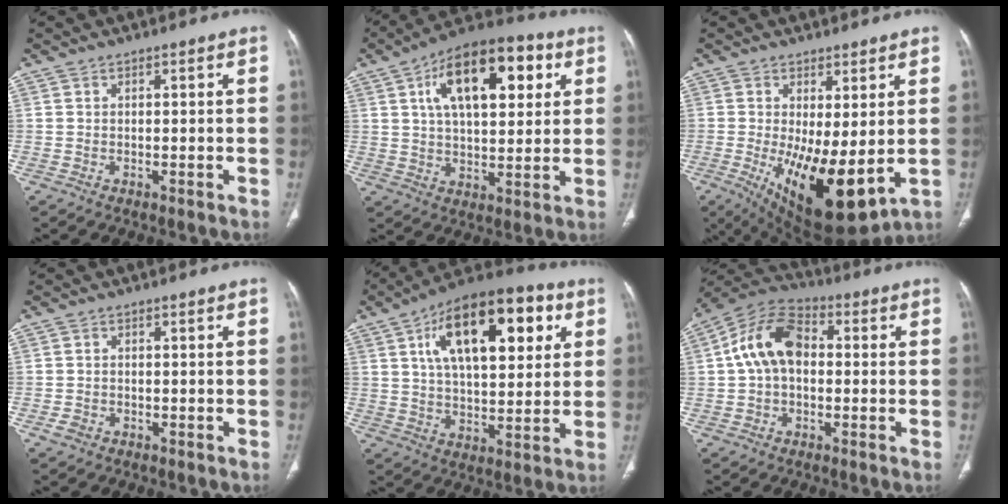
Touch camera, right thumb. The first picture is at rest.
{"total": 19.6, "force": [6.7, 9.7, 15.6], "torque": [-0.213, 0.002, 0.102]}
{"total": 15.7, "force": [-1.9, 6.0, 14.4], "torque": [-0.239, -0.034, -0.007]}
{"total": 1.7, "force": [-0.8, 1.3, 0.7], "torque": [-0.013, 0.006, -0.013]}
{"total": 22.7, "force": [8.0, 10.9, 18.2], "torque": [-0.257, 0.001, 0.124]}
{"total": 12.1, "force": [1.0, 8.0, 9.0], "torque": [-0.161, 0.033, 0.004]}